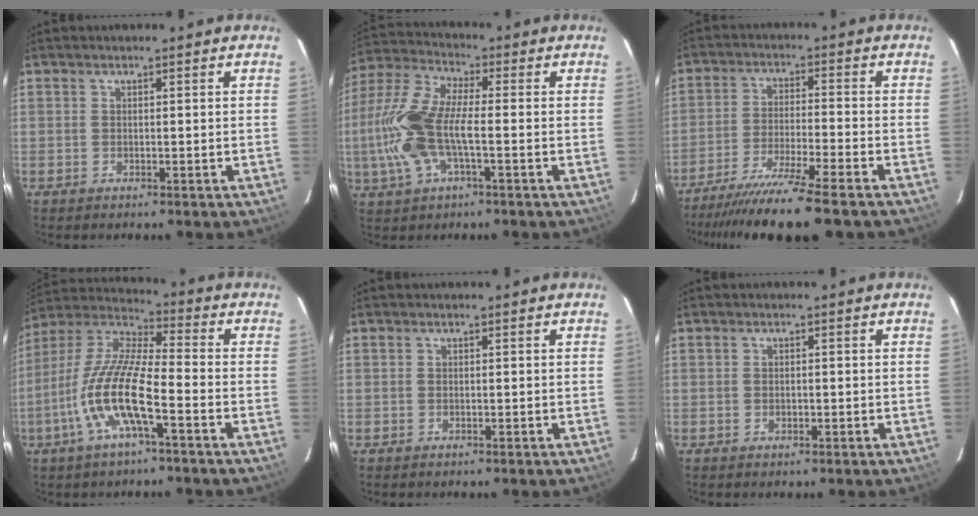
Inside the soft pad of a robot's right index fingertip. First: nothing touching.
{"total": 14.7, "force": [-2.4, 5.6, 13.3], "torque": [-0.295, 0.006, -0.052]}
{"total": 14.5, "force": [-12.4, -0.7, 7.5], "torque": [-0.154, -0.027, -0.207]}
{"total": 14.1, "force": [-5.5, 2.6, 12.7], "torque": [-0.262, -0.005, -0.115]}
{"total": 0.0}
{"total": 1.0, "force": [-0.3, 0.9, 0.5], "torque": [-0.007, 0.000, -0.003]}